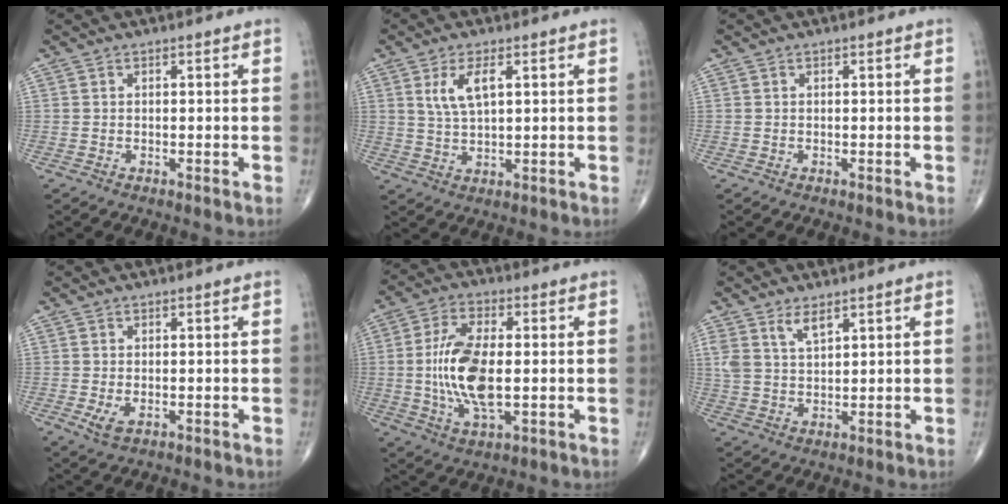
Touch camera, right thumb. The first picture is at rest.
{"total": 5.6, "force": [2.0, 2.1, 4.8], "torque": [-0.094, -0.006, 0.045]}
{"total": 0.0}
{"total": 2.6, "force": [-0.7, 1.3, 2.1], "torque": [-0.041, -0.006, -0.011]}
{"total": 13.2, "force": [-0.5, 5.7, 11.9], "torque": [-0.241, -0.002, -0.009]}
{"total": 4.5, "force": [2.9, 1.7, 2.9], "torque": [-0.054, -0.016, 0.063]}